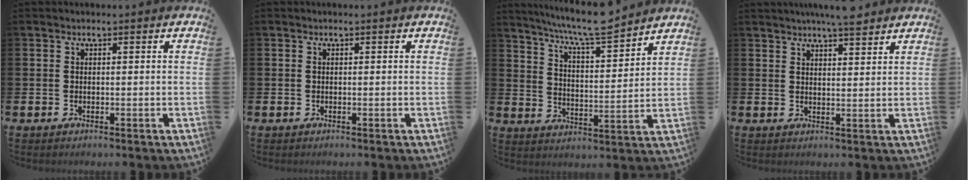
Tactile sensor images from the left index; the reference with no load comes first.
{"total": 0.0}
{"total": 8.5, "force": [8.0, 0.1, 2.9], "torque": [-0.079, -0.051, 0.141]}
{"total": 4.8, "force": [4.6, 0.1, 1.4], "torque": [-0.027, -0.021, 0.080]}